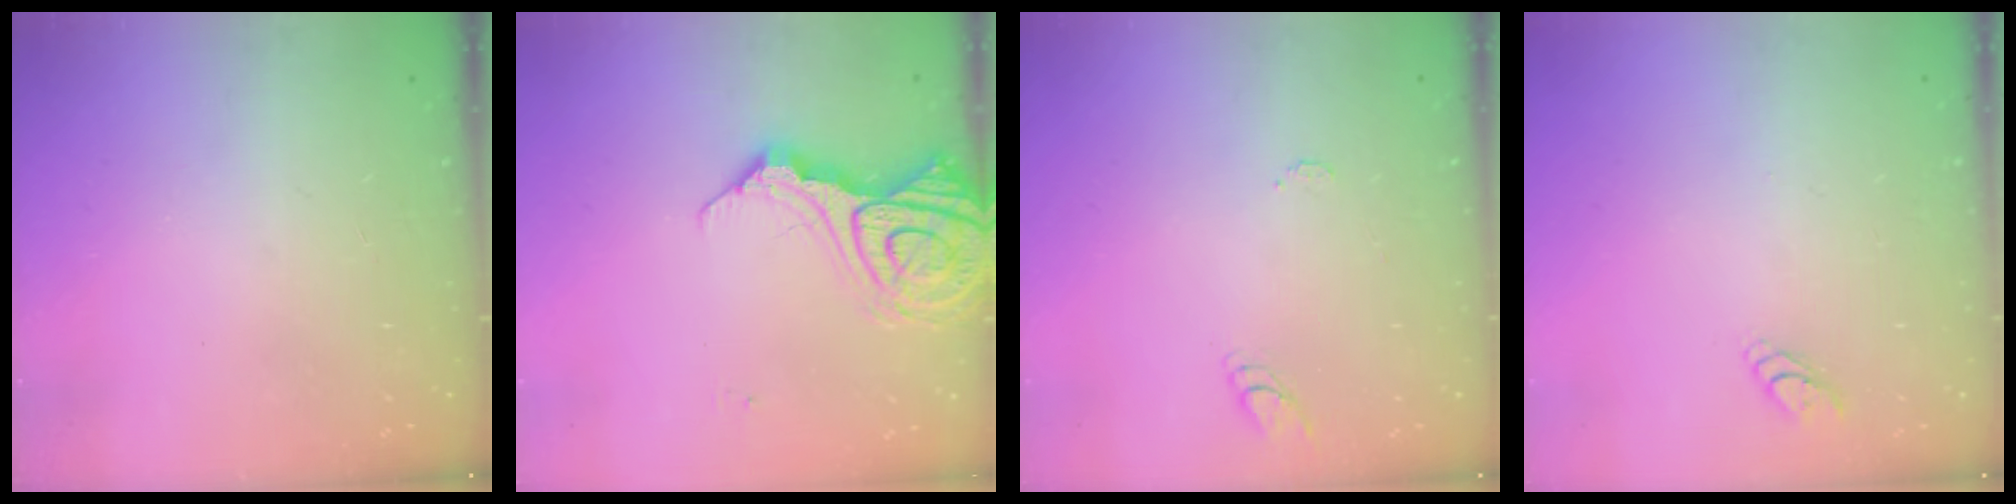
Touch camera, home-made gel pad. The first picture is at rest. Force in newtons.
{"total": 16.9, "press": 16.7, "slide": 2.3}
{"total": 6.7, "press": 6.7, "slide": 0.6}
{"total": 3.3, "press": 3.3, "slide": 0.3}